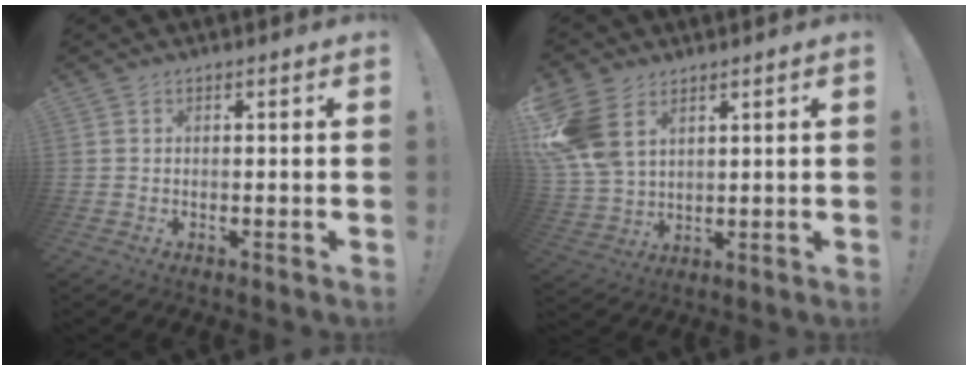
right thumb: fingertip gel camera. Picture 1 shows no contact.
{"total": 12.5, "force": [5.7, 8.5, 7.2], "torque": [-0.146, -0.020, 0.117]}